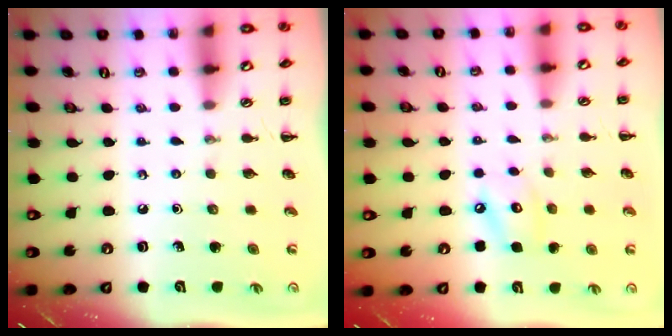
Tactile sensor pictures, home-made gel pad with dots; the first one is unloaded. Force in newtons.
{"total": 6.7, "press": 6.6, "slide": 0.9}